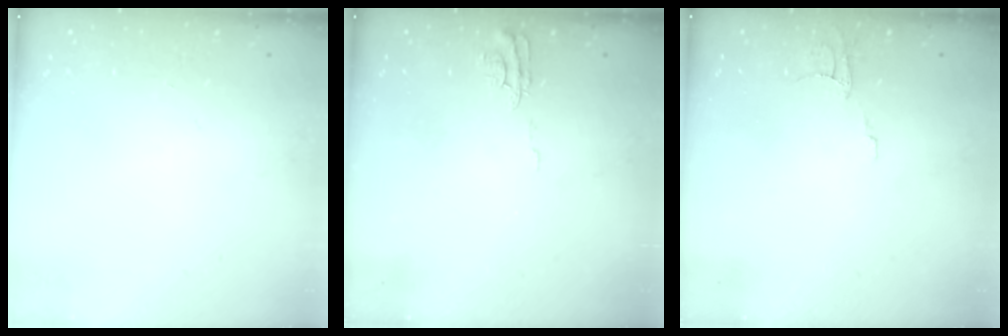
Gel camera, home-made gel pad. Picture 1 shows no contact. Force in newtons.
{"total": 6.2, "press": 6.2, "slide": 0.4}
{"total": 6.1, "press": 6.1, "slide": 0.4}